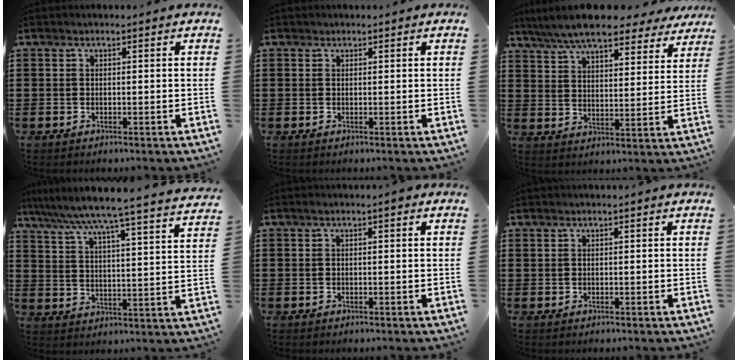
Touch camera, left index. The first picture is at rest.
{"total": 0.0}
{"total": 8.6, "force": [7.8, 1.2, 3.5], "torque": [-0.099, -0.026, 0.143]}
{"total": 6.1, "force": [5.4, -1.1, 2.7], "torque": [-0.076, -0.047, 0.082]}
{"total": 0.9, "force": [0.1, 0.0, 0.9], "torque": [-0.016, 0.001, 0.002]}
{"total": 0.0}